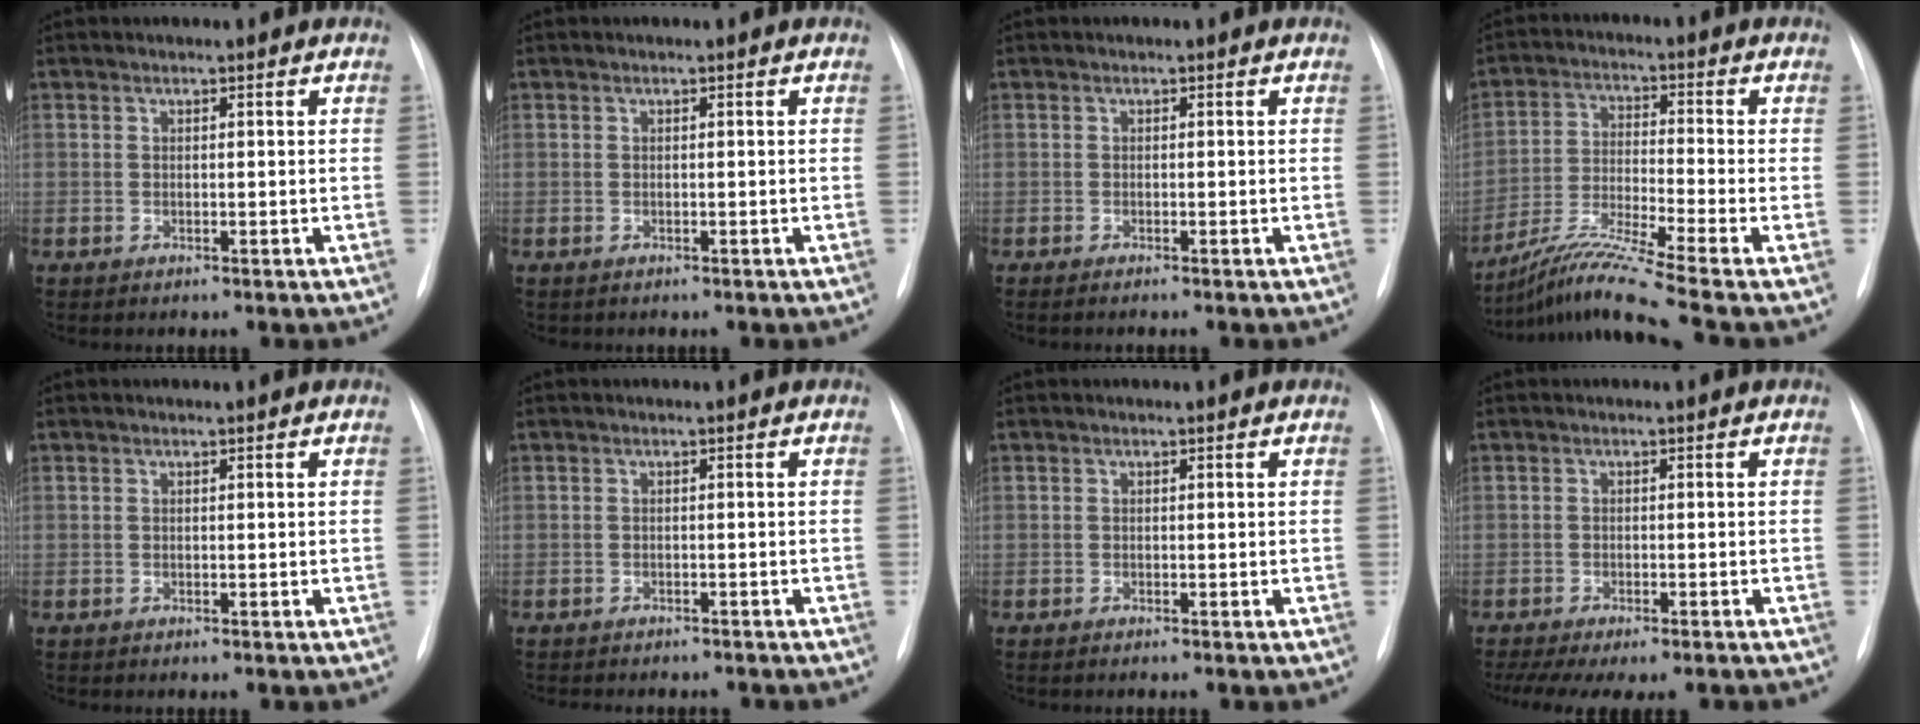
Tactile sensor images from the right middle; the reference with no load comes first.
{"total": 0.0}
{"total": 1.4, "force": [-1.1, 0.0, 0.8], "torque": [-0.013, -0.003, -0.012]}
{"total": 11.8, "force": [-9.4, -2.5, 6.7], "torque": [-0.134, -0.021, -0.171]}
{"total": 0.0}
{"total": 7.4, "force": [-6.6, 2.1, 2.5], "torque": [-0.028, 0.001, -0.077]}
{"total": 0.6, "force": [-0.5, 0.0, 0.3], "torque": [-0.009, -0.002, -0.007]}
{"total": 13.1, "force": [-10.8, 3.0, 6.7], "torque": [-0.125, -0.007, -0.142]}